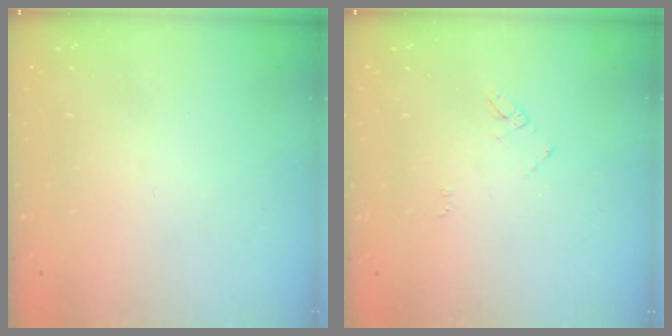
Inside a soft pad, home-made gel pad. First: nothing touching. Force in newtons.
{"total": 4.3, "press": 4.3, "slide": 0.5}